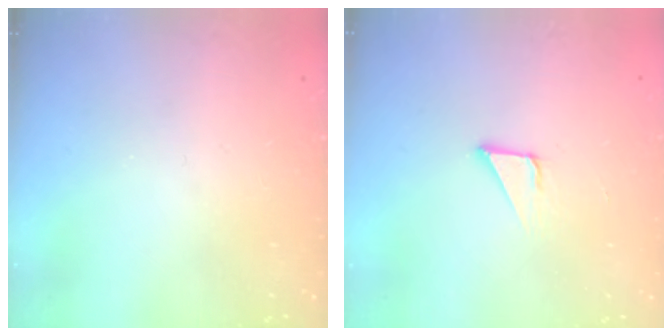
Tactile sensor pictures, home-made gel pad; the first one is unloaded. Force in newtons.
{"total": 2.1, "press": 2.1, "slide": 0.0}